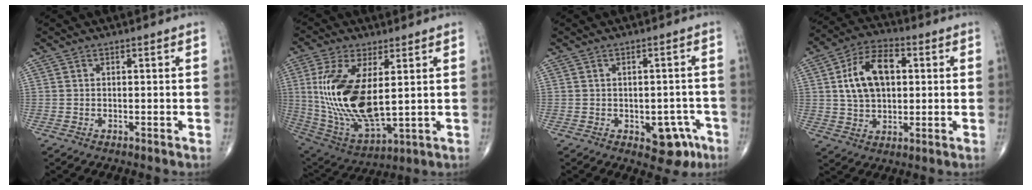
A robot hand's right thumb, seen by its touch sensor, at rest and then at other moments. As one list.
[{"total": 19.5, "force": [2.6, 8.8, 17.2], "torque": [-0.352, -0.023, 0.065]}, {"total": 6.8, "force": [-3.0, 4.2, 4.6], "torque": [-0.024, 0.019, -0.030]}, {"total": 13.0, "force": [2.4, 8.1, 9.9], "torque": [-0.161, 0.013, 0.038]}]